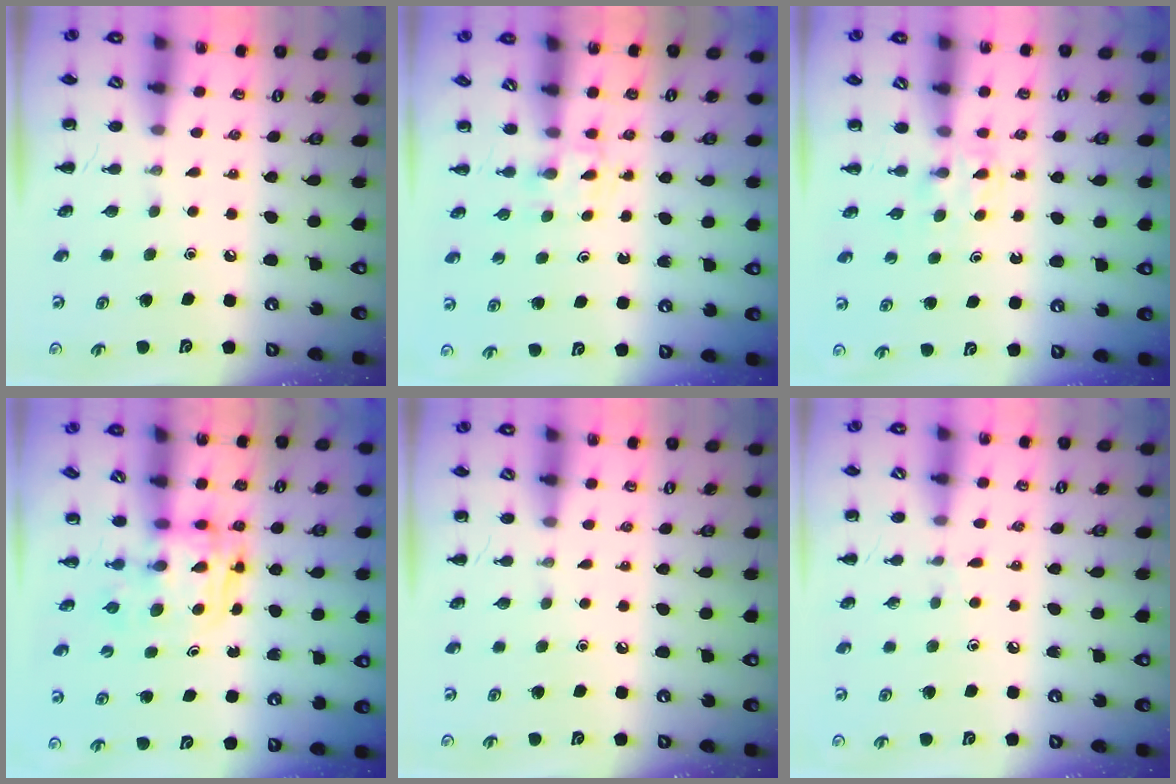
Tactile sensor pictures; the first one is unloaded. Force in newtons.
{"total": 2.2, "press": 1.9, "slide": 1.1}
{"total": 3.0, "press": 2.8, "slide": 1.0}
{"total": 2.7, "press": 2.7, "slide": 0.2}
{"total": 0.0}
{"total": 4.6, "press": 4.2, "slide": 1.9}